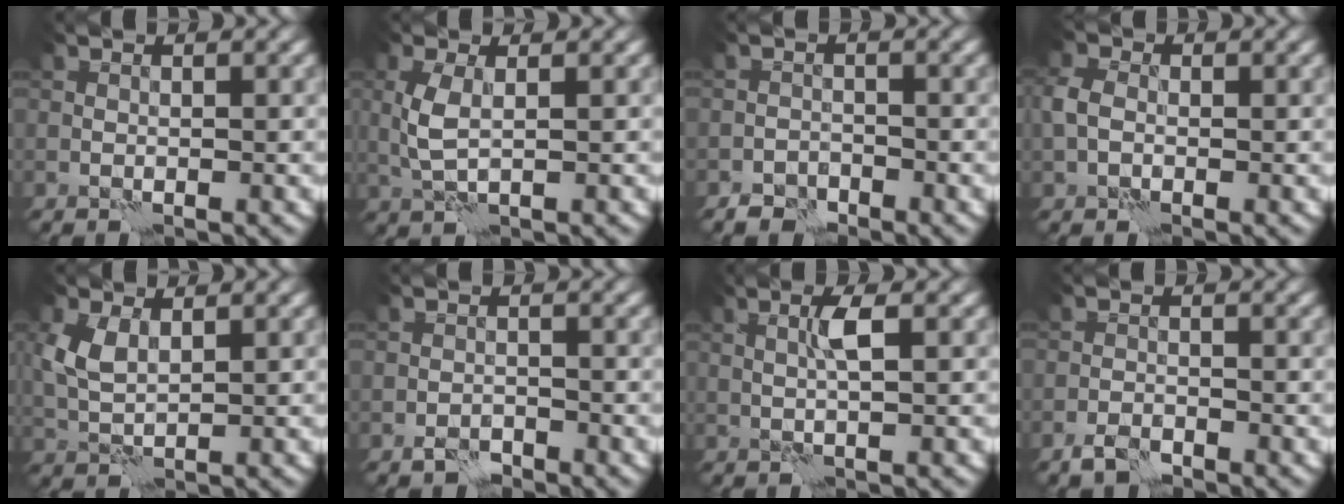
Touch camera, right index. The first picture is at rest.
{"total": 2.4, "force": [0.6, 0.8, 2.1], "torque": [-0.057, 0.000, 0.013]}
{"total": 1.7, "force": [-1.5, 0.7, 0.1], "torque": [0.001, 0.004, -0.031]}
{"total": 1.8, "force": [-0.2, 1.4, 1.1], "torque": [-0.029, 0.005, -0.012]}
{"total": 3.0, "force": [1.3, 1.6, 2.2], "torque": [-0.062, 0.003, 0.029]}
{"total": 1.4, "force": [-1.2, 0.6, 0.4], "torque": [-0.003, 0.005, -0.025]}
{"total": 1.8, "force": [0.7, -0.2, 1.7], "torque": [-0.036, 0.006, 0.013]}
{"total": 1.8, "force": [-1.5, 0.5, 0.8], "torque": [-0.015, 0.002, -0.034]}